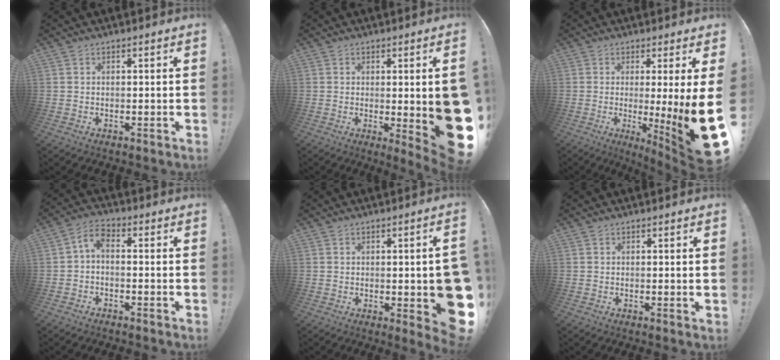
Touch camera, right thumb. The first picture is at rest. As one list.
[{"total": 12.6, "force": [-0.2, 2.4, 12.4], "torque": [-0.143, -0.030, 0.008]}, {"total": 14.4, "force": [-0.6, -0.5, 14.3], "torque": [-0.195, -0.039, -0.005]}, {"total": 4.6, "force": [-0.7, 2.3, 3.9], "torque": [-0.092, 0.003, -0.013]}, {"total": 10.5, "force": [-1.3, 2.8, 10.1], "torque": [-0.107, -0.013, -0.010]}, {"total": 0.7, "force": [0.2, -0.2, 0.6], "torque": [-0.006, -0.002, 0.001]}]